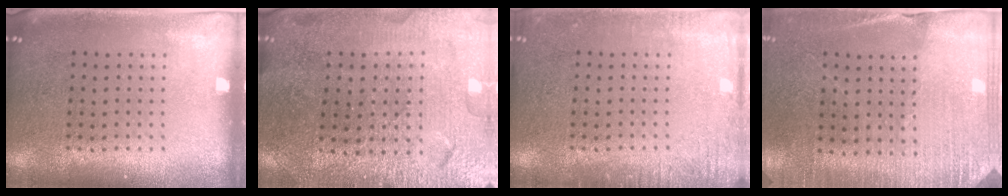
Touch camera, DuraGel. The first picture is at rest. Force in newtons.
{"total": 3.2, "press": 3.2, "slide": 0.1}
{"total": 2.0, "press": 1.9, "slide": 0.2}
{"total": 2.7, "press": 2.6, "slide": 0.3}